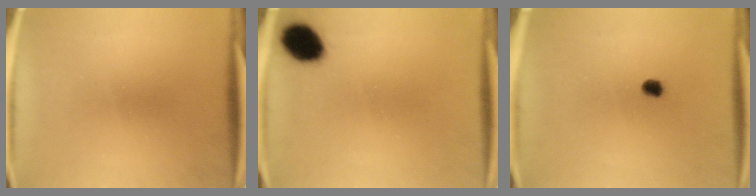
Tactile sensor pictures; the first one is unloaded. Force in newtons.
{"total": 8.2}
{"total": 1.9}